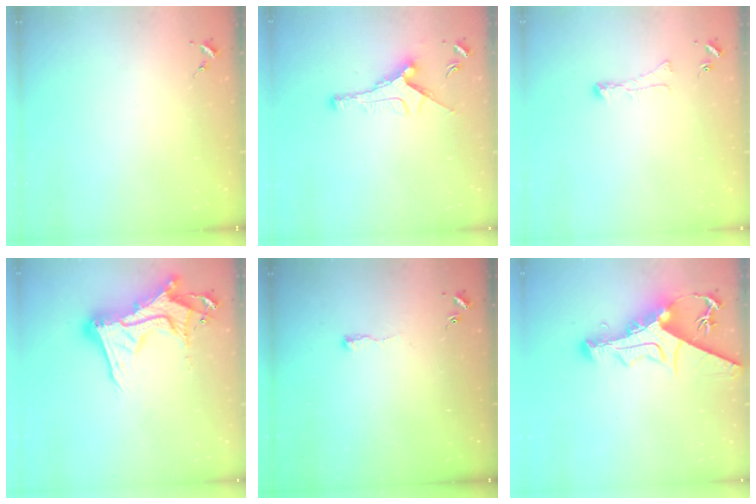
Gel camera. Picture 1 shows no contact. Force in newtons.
{"total": 10.2, "press": 10.2, "slide": 0.9}
{"total": 3.8, "press": 3.8, "slide": 0.6}
{"total": 19.7, "press": 19.6, "slide": 1.3}
{"total": 2.8, "press": 2.7, "slide": 0.6}
{"total": 17.5, "press": 17.5, "slide": 1.6}